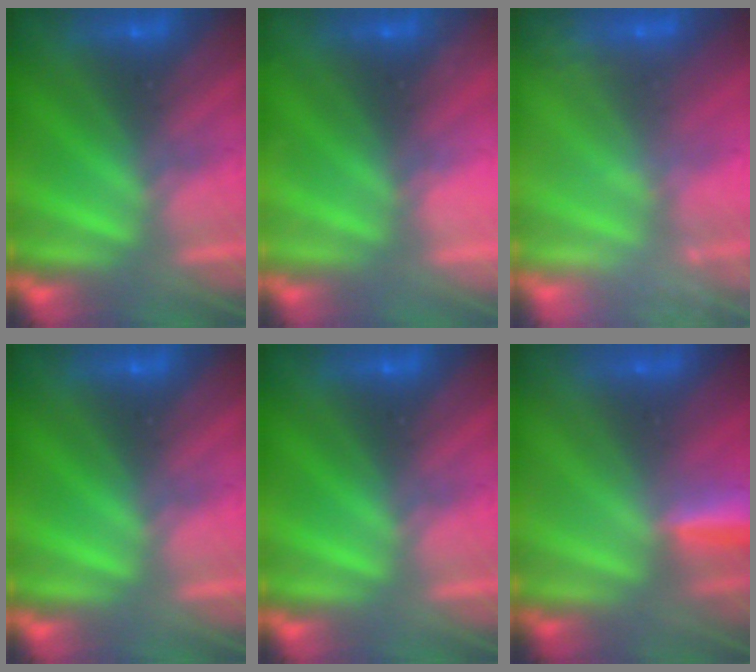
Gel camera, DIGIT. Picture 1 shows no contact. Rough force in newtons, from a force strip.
{"total": 2.2}
{"total": 2.4}
{"total": 0.0}
{"total": 0.0}
{"total": 2.9}